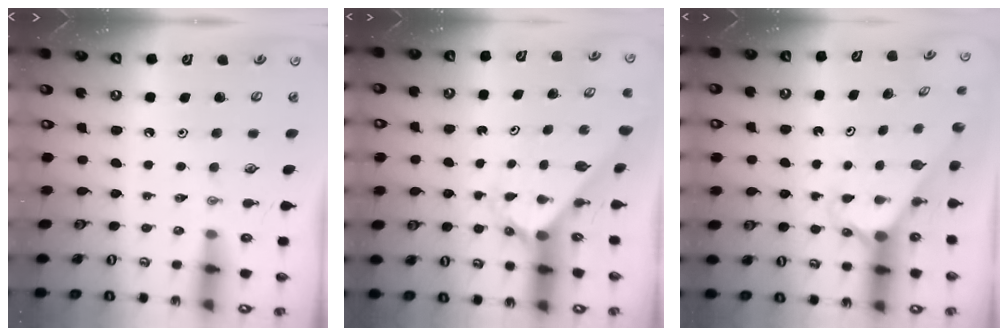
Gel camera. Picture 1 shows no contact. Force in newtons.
{"total": 1.8, "press": 1.8, "slide": 0.1}
{"total": 2.3, "press": 2.3, "slide": 0.2}